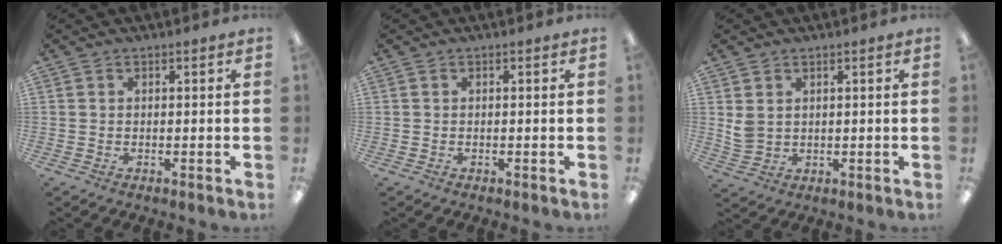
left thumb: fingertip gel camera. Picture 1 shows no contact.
{"total": 0.0}
{"total": 3.7, "force": [1.8, 2.6, 1.9], "torque": [-0.040, -0.001, 0.036]}